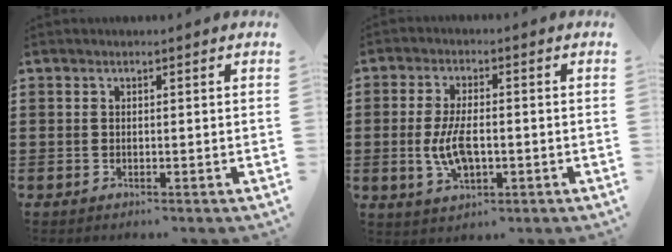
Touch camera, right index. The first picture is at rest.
{"total": 6.4, "force": [-1.1, 3.0, 5.5], "torque": [-0.124, -0.003, -0.024]}